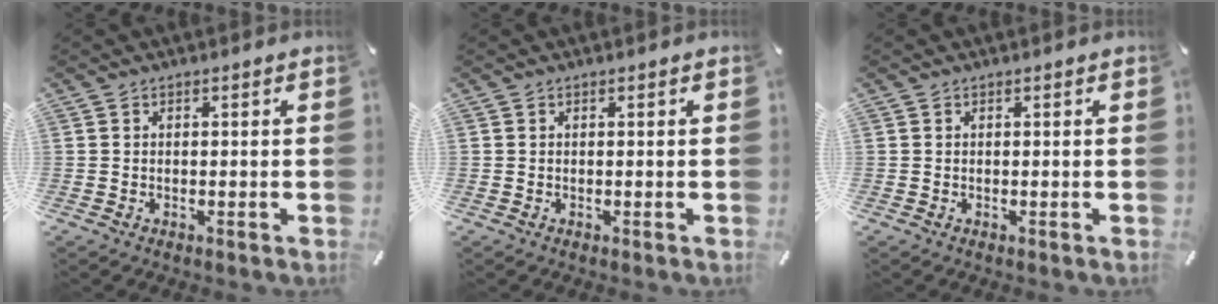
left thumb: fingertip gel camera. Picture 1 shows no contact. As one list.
[{"total": 0.0}, {"total": 0.0}]